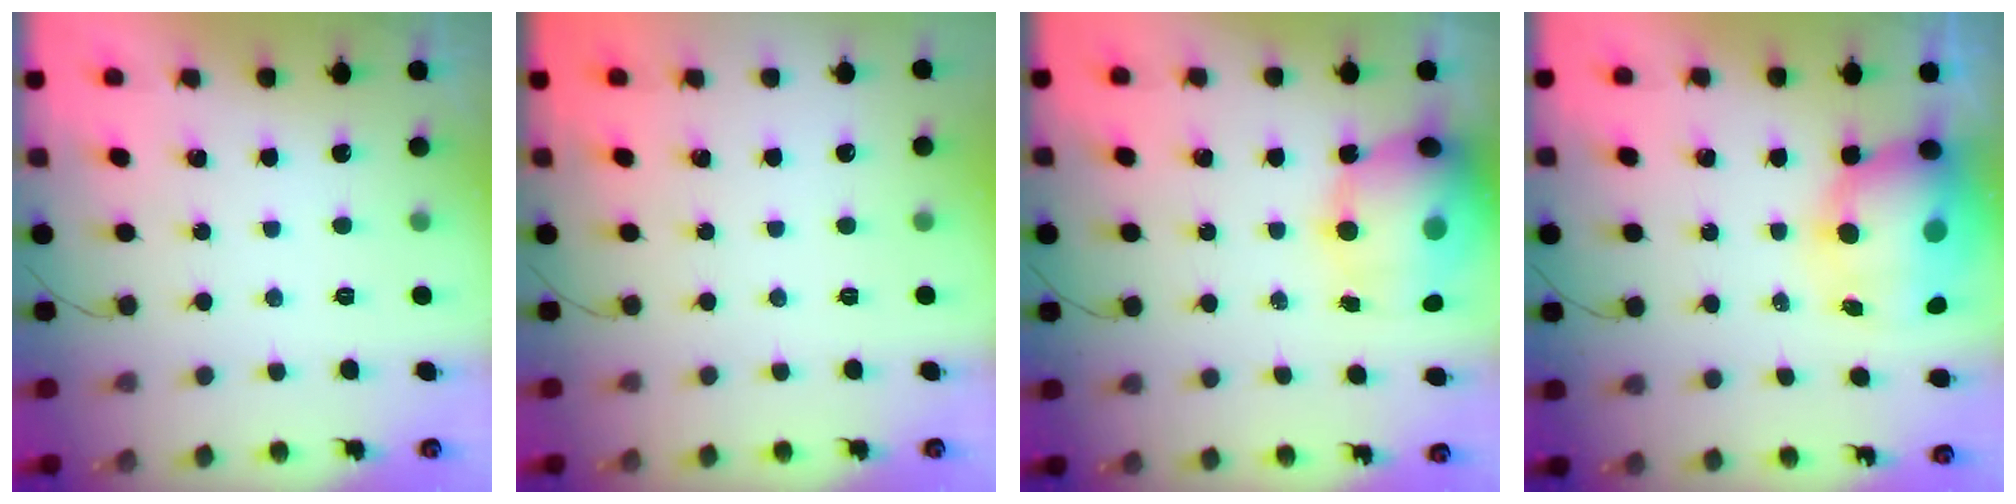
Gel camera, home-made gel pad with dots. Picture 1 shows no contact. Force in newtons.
{"total": 0.0}
{"total": 18.9, "press": 18.4, "slide": 4.5}
{"total": 13.3, "press": 13.0, "slide": 2.7}